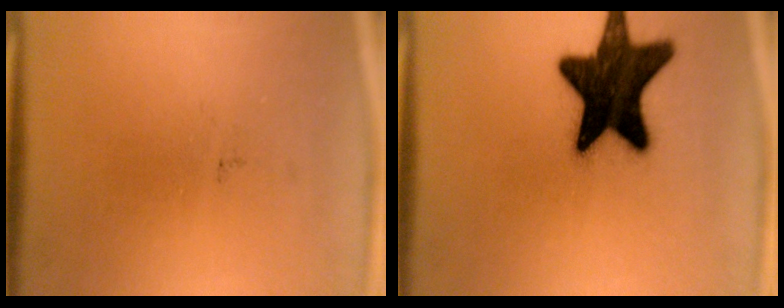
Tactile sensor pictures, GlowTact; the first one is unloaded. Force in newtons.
{"total": 18.8}